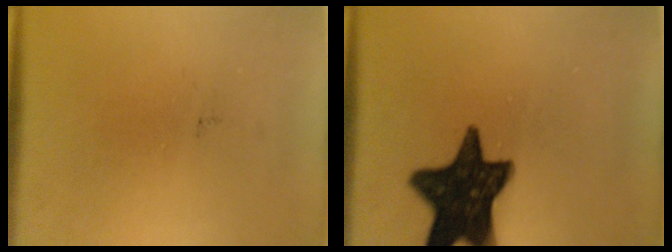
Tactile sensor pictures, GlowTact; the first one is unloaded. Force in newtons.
{"total": 15.1}